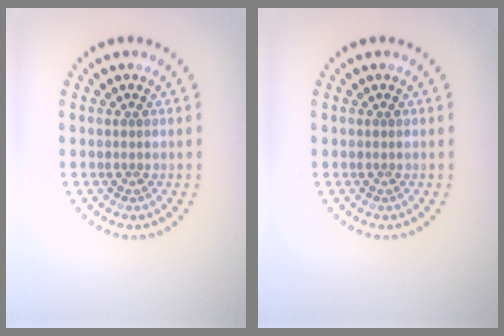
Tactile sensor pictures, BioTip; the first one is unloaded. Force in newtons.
{"total": 0.0}